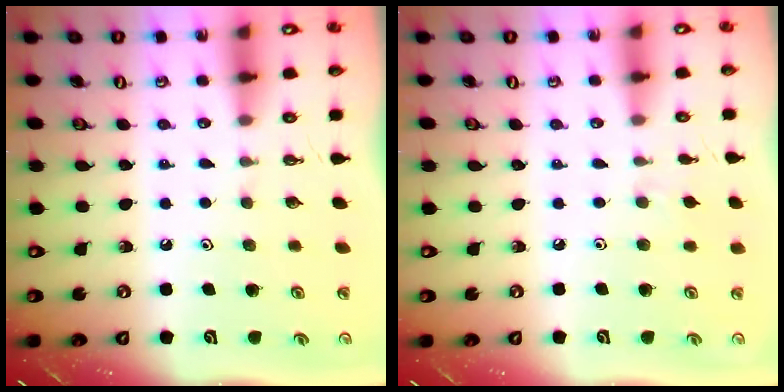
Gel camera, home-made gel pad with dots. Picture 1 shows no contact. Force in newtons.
{"total": 3.3, "press": 3.2, "slide": 0.7}